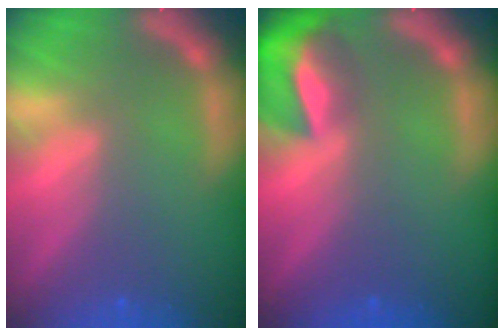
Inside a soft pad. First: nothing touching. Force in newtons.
{"total": 7.4}